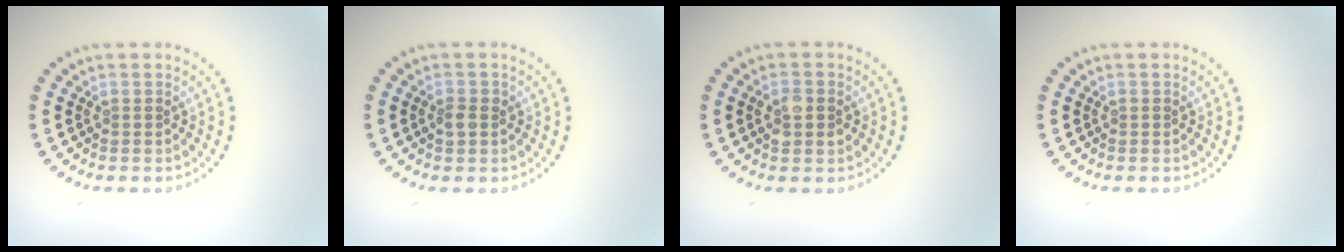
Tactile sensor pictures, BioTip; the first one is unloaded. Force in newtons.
{"total": 1.3, "press": 1.2, "slide": 0.2}
{"total": 2.5, "press": 2.5, "slide": 0.1}
{"total": 0.0}